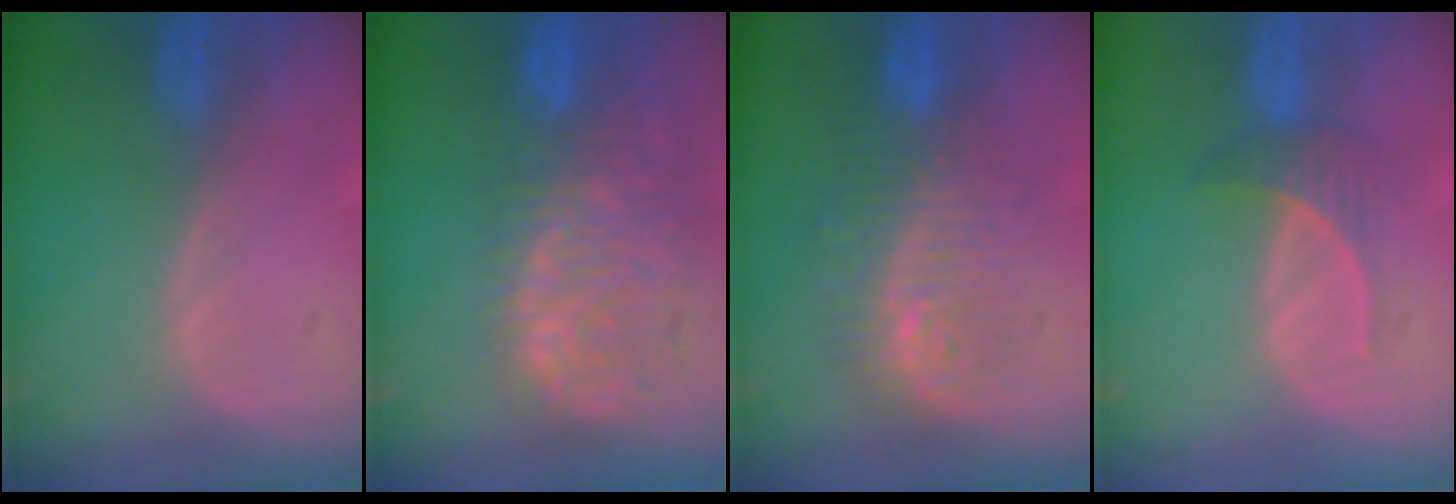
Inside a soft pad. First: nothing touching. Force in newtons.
{"total": 12.9, "press": 10.6, "slide": 7.2}
{"total": 9.2, "press": 9.0, "slide": 1.8}
{"total": 3.2, "press": 3.1, "slide": 0.9}